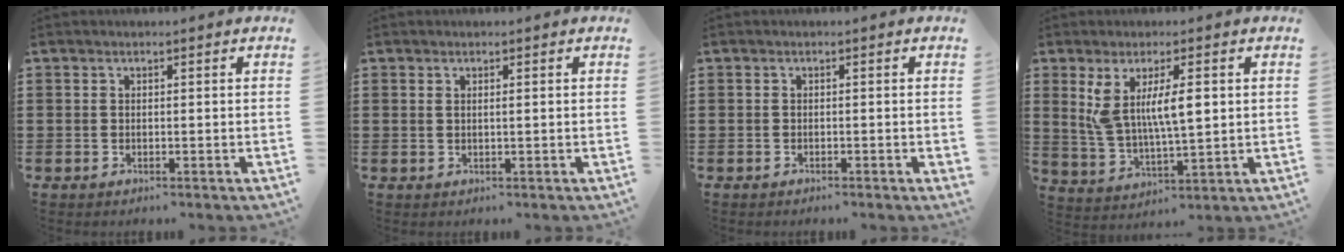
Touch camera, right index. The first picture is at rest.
{"total": 0.6, "force": [0.2, 0.1, 0.5], "torque": [-0.010, 0.000, 0.005]}
{"total": 0.7, "force": [-0.6, 0.1, 0.4], "torque": [-0.008, -0.004, -0.011]}
{"total": 8.2, "force": [2.4, 2.3, 7.5], "torque": [-0.154, 0.001, 0.038]}